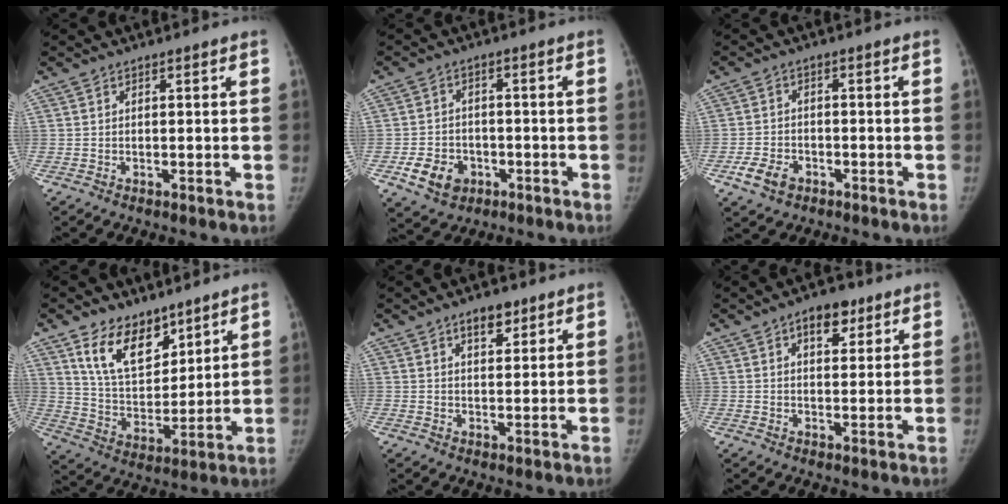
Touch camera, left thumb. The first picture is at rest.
{"total": 7.5, "force": [-3.1, 5.9, 3.5], "torque": [-0.044, 0.018, -0.044]}
{"total": 5.3, "force": [-2.8, 3.6, 2.6], "torque": [-0.046, 0.014, -0.047]}
{"total": 13.3, "force": [8.5, 7.6, 6.8], "torque": [-0.080, -0.059, 0.164]}
{"total": 4.6, "force": [2.9, 2.3, 2.8], "torque": [-0.023, -0.015, 0.044]}
{"total": 6.3, "force": [3.4, 3.5, 4.1], "torque": [-0.032, -0.011, 0.045]}